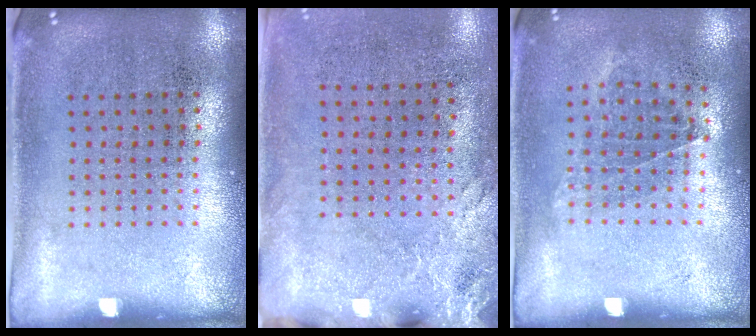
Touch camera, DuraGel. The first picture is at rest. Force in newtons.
{"total": 2.6, "press": 2.1, "slide": 1.5}
{"total": 1.0, "press": 0.8, "slide": 0.6}